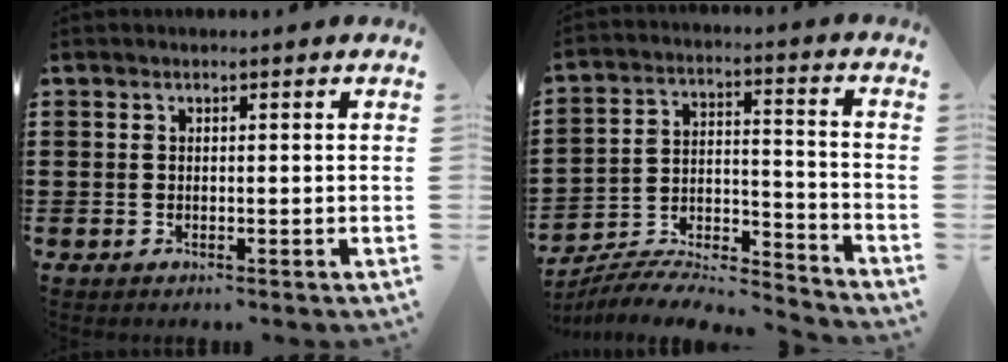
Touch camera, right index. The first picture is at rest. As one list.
[{"total": 7.1, "force": [-6.8, 0.8, 1.9], "torque": [-0.035, 0.002, -0.138]}]